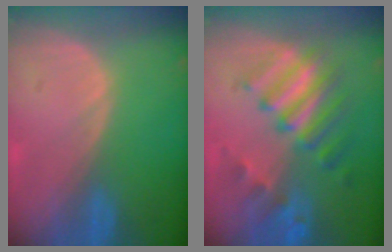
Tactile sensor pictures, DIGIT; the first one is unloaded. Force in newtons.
{"total": 9.5, "press": 8.4, "slide": 4.5}